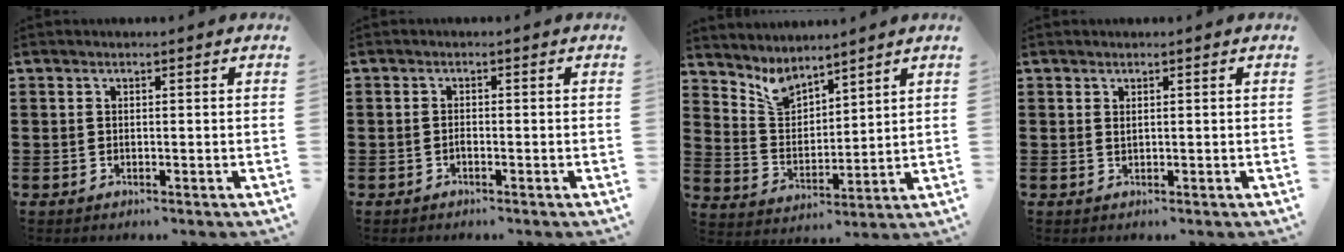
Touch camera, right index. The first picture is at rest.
{"total": 0.7, "force": [-0.5, 0.2, 0.4], "torque": [-0.010, -0.003, -0.009]}
{"total": 5.1, "force": [4.6, 1.8, 1.3], "torque": [-0.044, -0.016, 0.085]}
{"total": 0.5, "force": [0.3, 0.2, 0.4], "torque": [-0.010, 0.000, 0.006]}